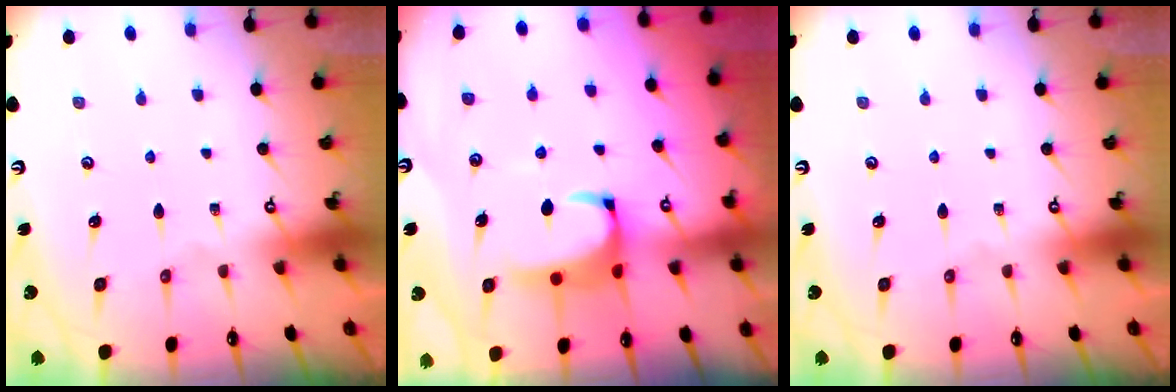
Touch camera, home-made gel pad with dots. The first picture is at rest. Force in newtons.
{"total": 2.7, "press": 2.5, "slide": 1.1}
{"total": 0.0}